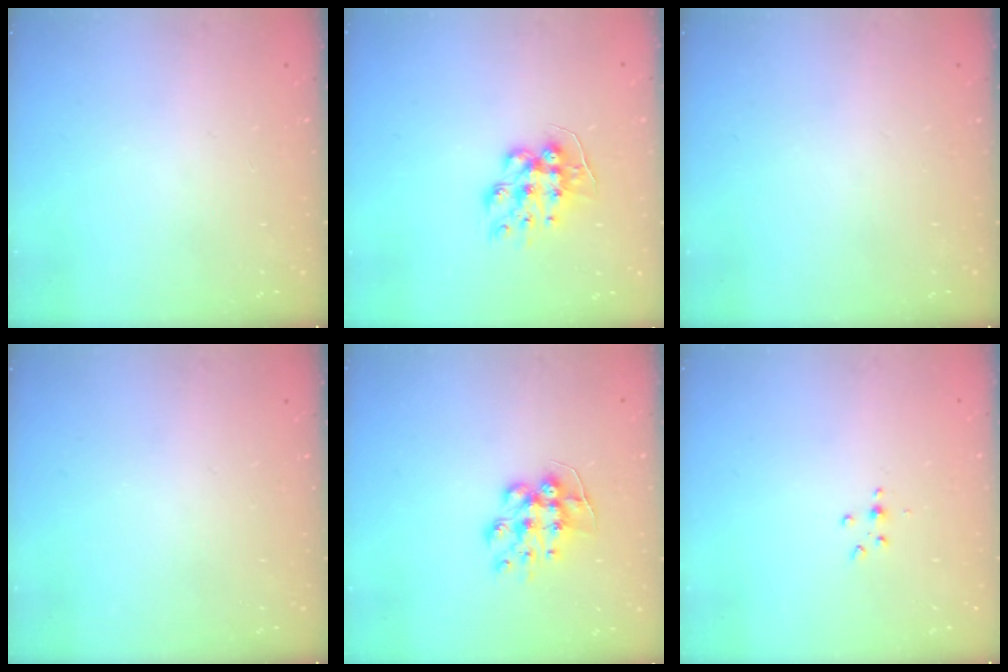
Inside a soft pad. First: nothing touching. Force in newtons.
{"total": 10.1, "press": 10.1, "slide": 0.6}
{"total": 0.0}
{"total": 0.0}
{"total": 10.4, "press": 10.4, "slide": 0.8}
{"total": 3.0, "press": 2.9, "slide": 0.4}